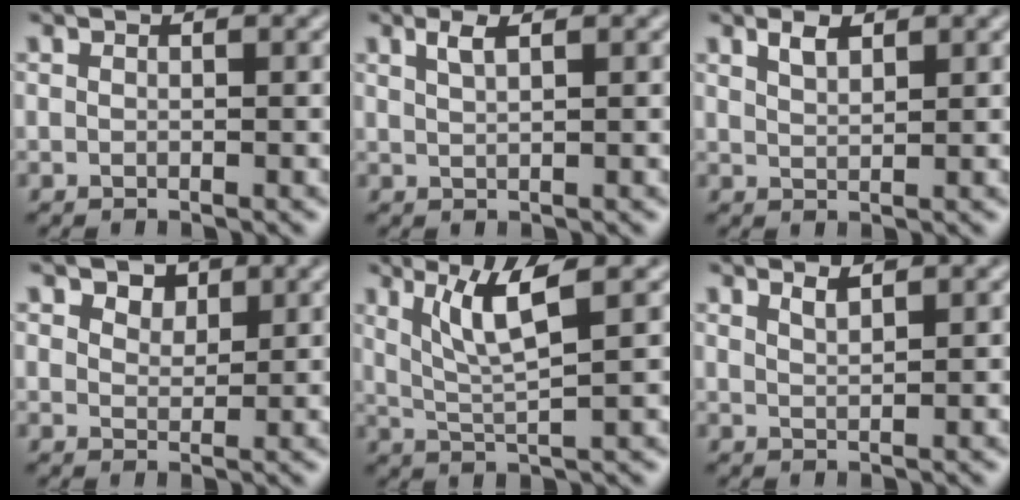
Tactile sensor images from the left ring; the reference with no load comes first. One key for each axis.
{"total": 1.6, "fx": 1.0, "fy": 0.4, "fz": 1.2, "tx": -0.021, "ty": 0.004, "tz": 0.016}
{"total": 1.6, "fx": 1.2, "fy": 0.6, "fz": 0.9, "tx": -0.019, "ty": 0.002, "tz": 0.024}
{"total": 2.2, "fx": 1.6, "fy": 1.3, "fz": 0.9, "tx": -0.018, "ty": -0.004, "tz": 0.023}
{"total": 4.9, "fx": 2.2, "fy": 0.7, "fz": 4.4, "tx": -0.090, "ty": -0.004, "tz": 0.047}
{"total": 1.3, "fx": 1.1, "fy": 0.3, "fz": 0.7, "tx": -0.010, "ty": 0.000, "tz": 0.018}